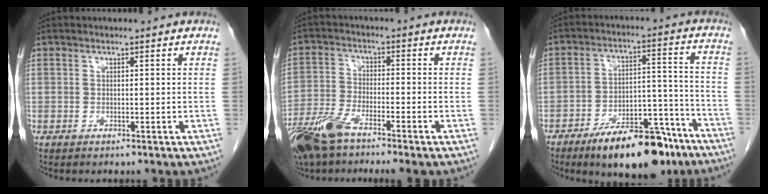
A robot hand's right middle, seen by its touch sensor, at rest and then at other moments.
{"total": 9.6, "force": [-6.9, 1.8, 6.4], "torque": [-0.132, -0.018, -0.133]}
{"total": 15.3, "force": [-11.1, 5.0, 9.3], "torque": [-0.119, 0.025, -0.172]}